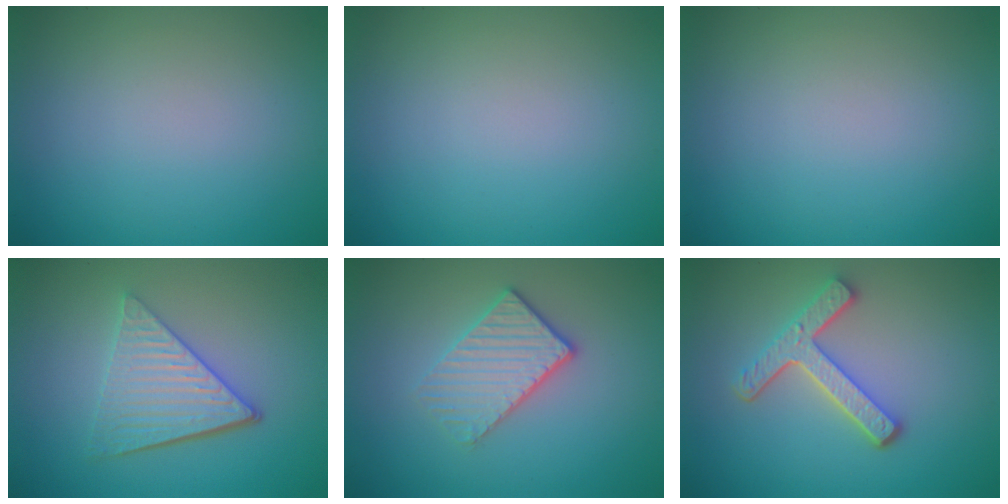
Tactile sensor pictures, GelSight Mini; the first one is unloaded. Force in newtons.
{"total": 0.0}
{"total": 0.0}
{"total": 4.9, "press": 3.7, "slide": 3.3}
{"total": 3.2, "press": 2.9, "slide": 1.4}
{"total": 4.2, "press": 3.3, "slide": 2.6}